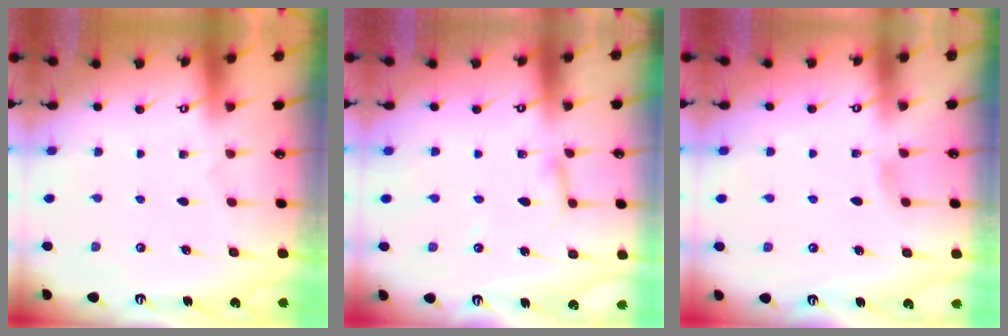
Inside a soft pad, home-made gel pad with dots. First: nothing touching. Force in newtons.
{"total": 2.6, "press": 2.6, "slide": 0.2}
{"total": 4.2, "press": 4.2, "slide": 0.6}